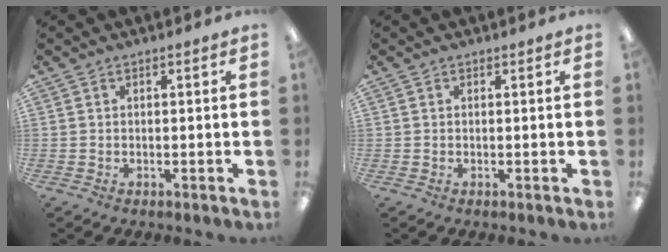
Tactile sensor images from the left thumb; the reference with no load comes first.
{"total": 0.0}